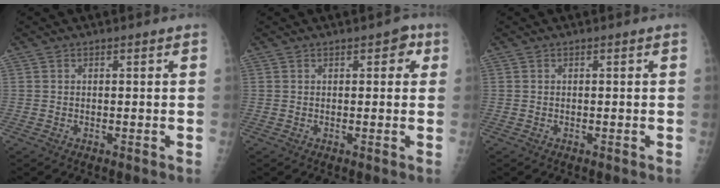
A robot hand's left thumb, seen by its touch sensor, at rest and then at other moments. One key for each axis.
{"total": 2.9, "fx": 1.2, "fy": 1.7, "fz": 2.1, "tx": -0.002, "ty": 0.003, "tz": 0.006}
{"total": 0.0}